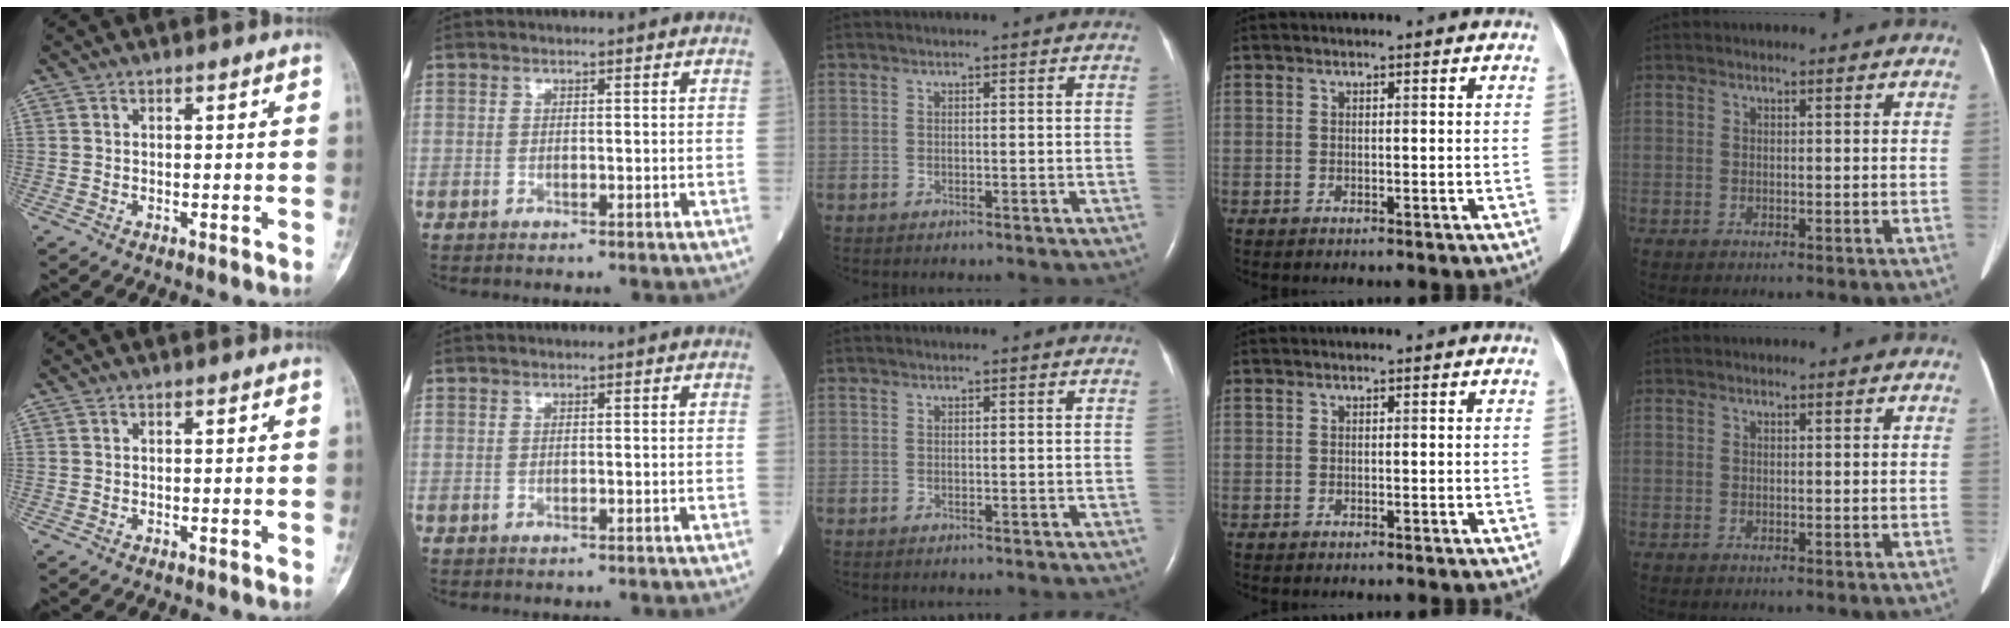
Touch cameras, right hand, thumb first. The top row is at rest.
{}